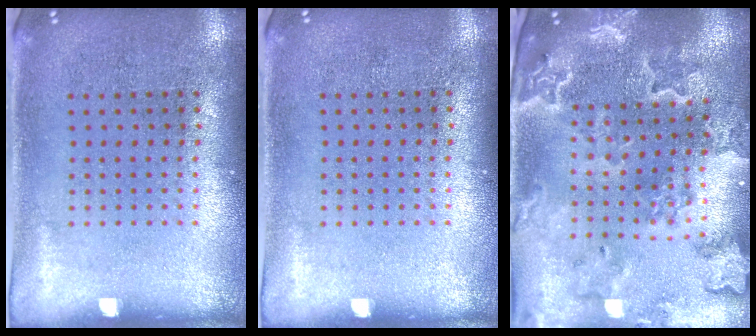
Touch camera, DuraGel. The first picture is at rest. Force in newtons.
{"total": 0.0}
{"total": 2.4, "press": 2.3, "slide": 0.7}